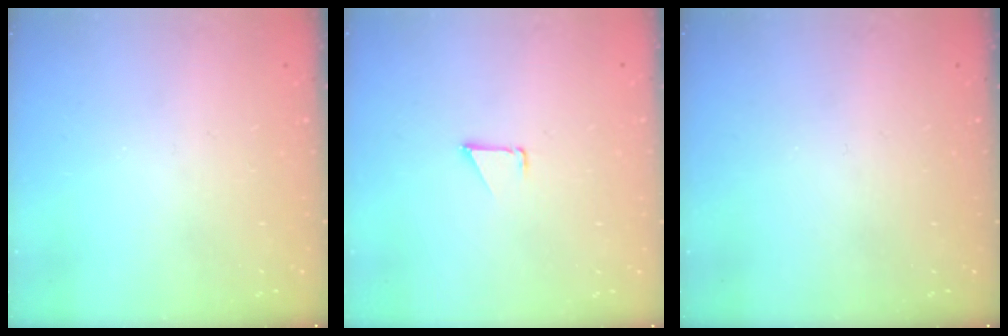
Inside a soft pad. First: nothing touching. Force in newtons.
{"total": 0.7, "press": 0.7, "slide": 0.1}
{"total": 0.0}